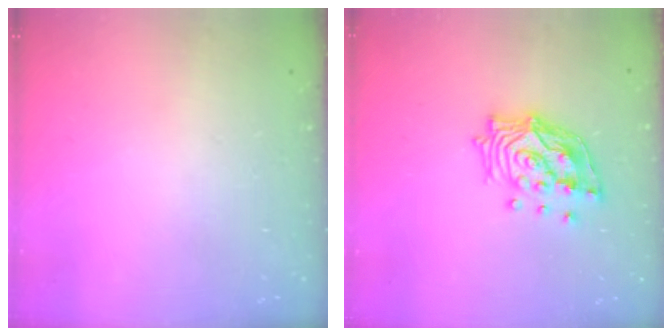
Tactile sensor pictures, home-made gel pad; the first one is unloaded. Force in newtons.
{"total": 14.8, "press": 14.7, "slide": 2.0}